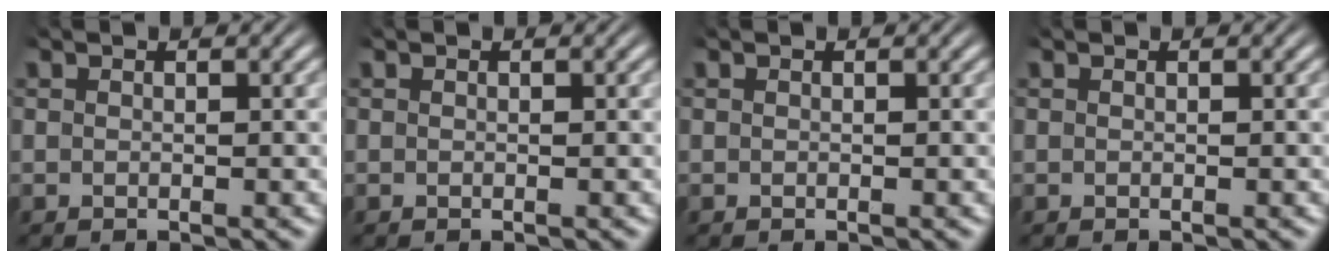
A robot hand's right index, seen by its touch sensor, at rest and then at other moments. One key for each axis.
{"total": 0.0}
{"total": 0.0}
{"total": 0.0}